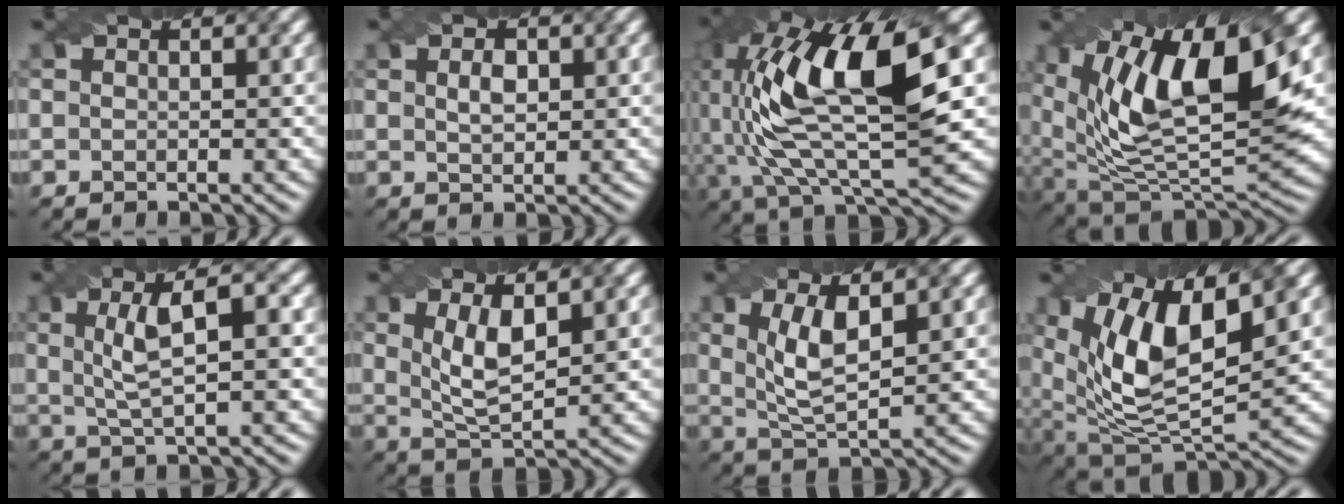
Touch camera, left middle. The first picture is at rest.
{"total": 1.7, "force": [0.5, 1.0, 1.3], "torque": [-0.027, 0.001, 0.011]}
{"total": 14.3, "force": [2.9, 5.0, 13.1], "torque": [-0.258, 0.008, 0.051]}
{"total": 13.9, "force": [5.2, 5.6, 11.6], "torque": [-0.207, 0.002, 0.089]}
{"total": 5.0, "force": [1.0, 1.2, 4.7], "torque": [-0.088, 0.007, 0.023]}
{"total": 4.5, "force": [1.3, 1.6, 4.0], "torque": [-0.086, -0.007, 0.029]}
{"total": 4.8, "force": [1.3, 1.6, 4.3], "torque": [-0.091, -0.003, 0.030]}
{"total": 12.3, "force": [4.4, 5.3, 10.2], "torque": [-0.190, 0.002, 0.082]}